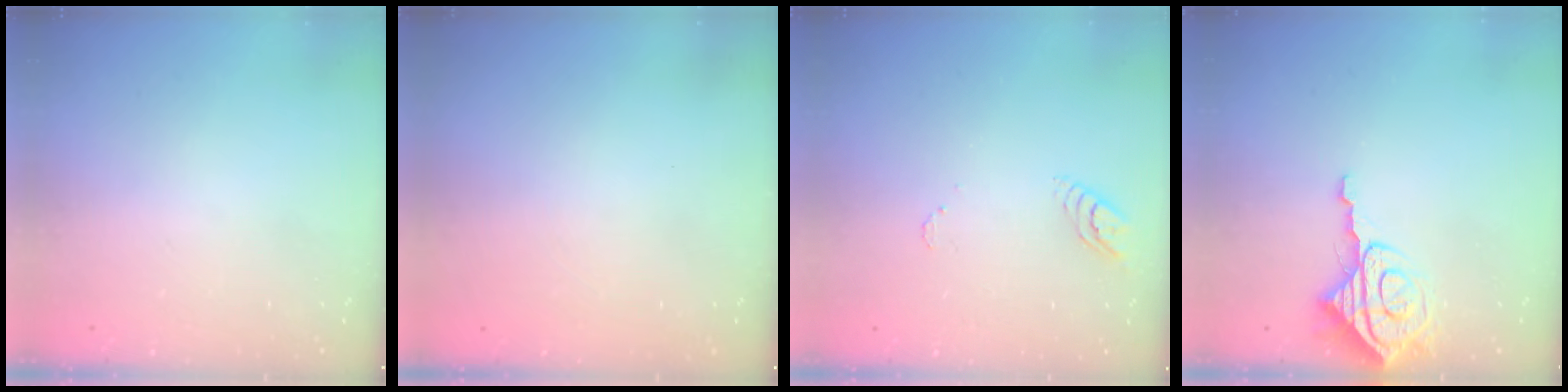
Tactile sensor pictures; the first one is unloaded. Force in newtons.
{"total": 0.0}
{"total": 3.9, "press": 3.9, "slide": 0.4}
{"total": 10.0, "press": 9.9, "slide": 0.9}